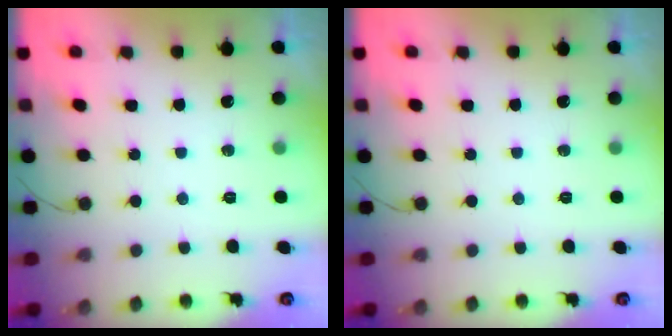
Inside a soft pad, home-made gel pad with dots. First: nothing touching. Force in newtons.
{"total": 0.0}